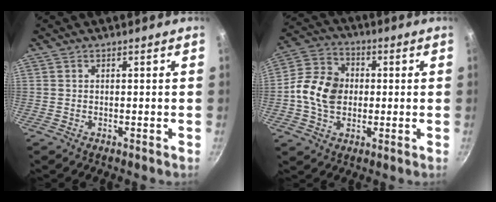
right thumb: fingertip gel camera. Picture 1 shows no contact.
{"total": 12.3, "force": [-0.3, 9.6, 7.7], "torque": [-0.118, 0.016, -0.020]}